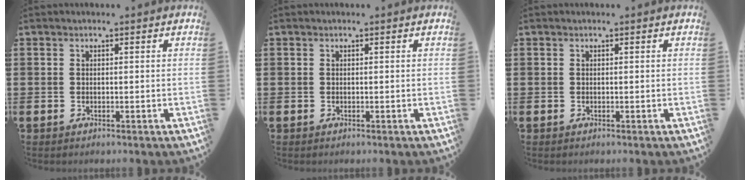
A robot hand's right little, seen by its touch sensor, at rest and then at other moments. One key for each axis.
{"total": 0.0}
{"total": 0.0}